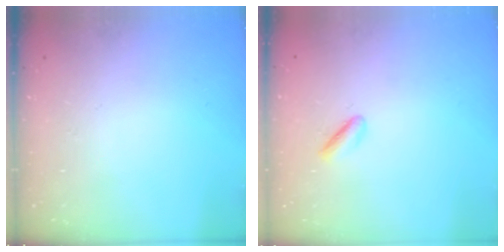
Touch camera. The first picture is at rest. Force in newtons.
{"total": 1.5, "press": 1.3, "slide": 0.6}